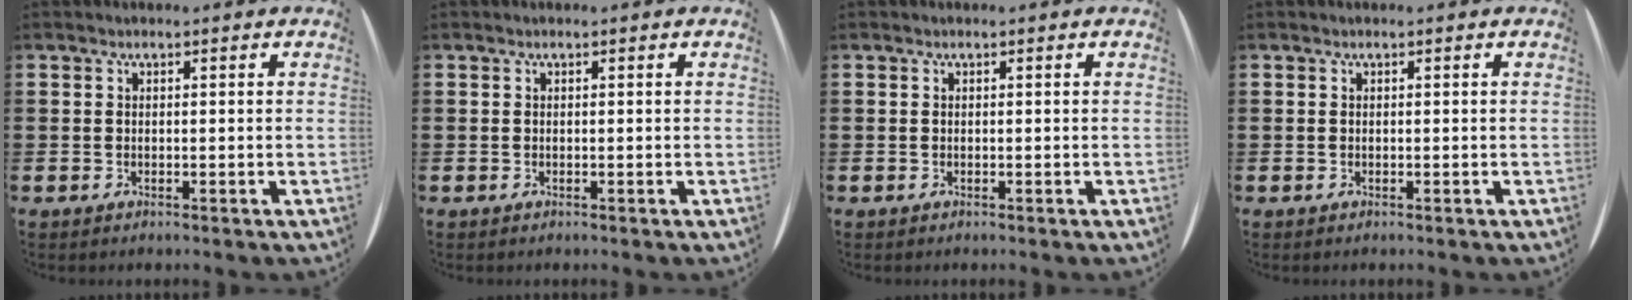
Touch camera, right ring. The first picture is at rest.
{"total": 0.0}
{"total": 0.0}
{"total": 0.0}